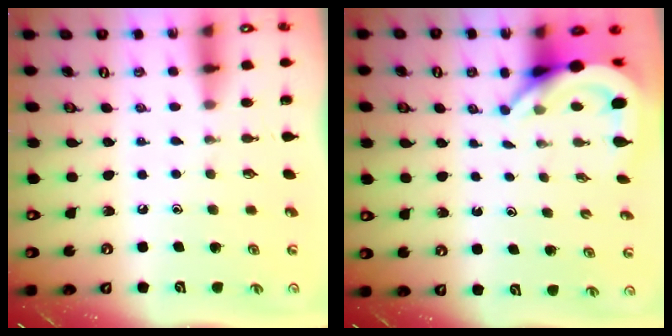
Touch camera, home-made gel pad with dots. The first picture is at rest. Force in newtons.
{"total": 5.2, "press": 5.2, "slide": 0.4}